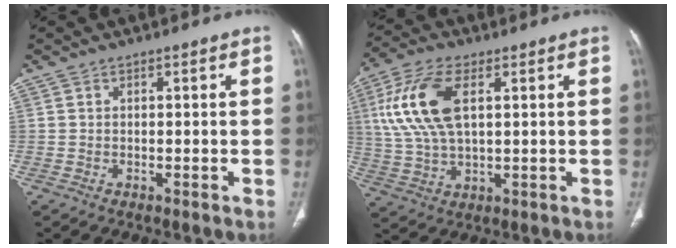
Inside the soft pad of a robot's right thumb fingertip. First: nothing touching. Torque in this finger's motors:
{"motor_torque": [-1.22, 1.66, 1.63, -0.02, 0.25]}